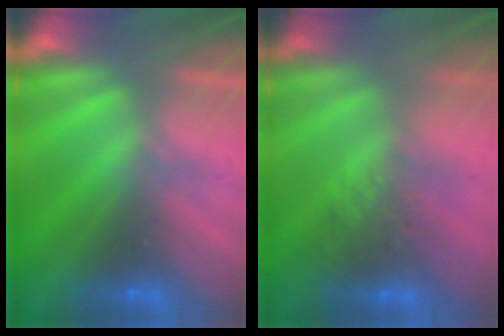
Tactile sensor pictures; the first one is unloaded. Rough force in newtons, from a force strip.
{"total": 2.7}